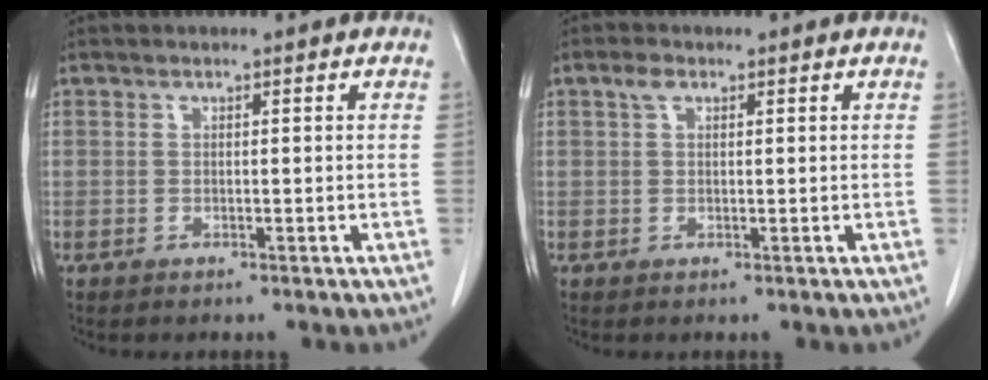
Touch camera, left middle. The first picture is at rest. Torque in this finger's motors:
{"motor_torque": [0.39, -0.27, -0.15, -0.01]}